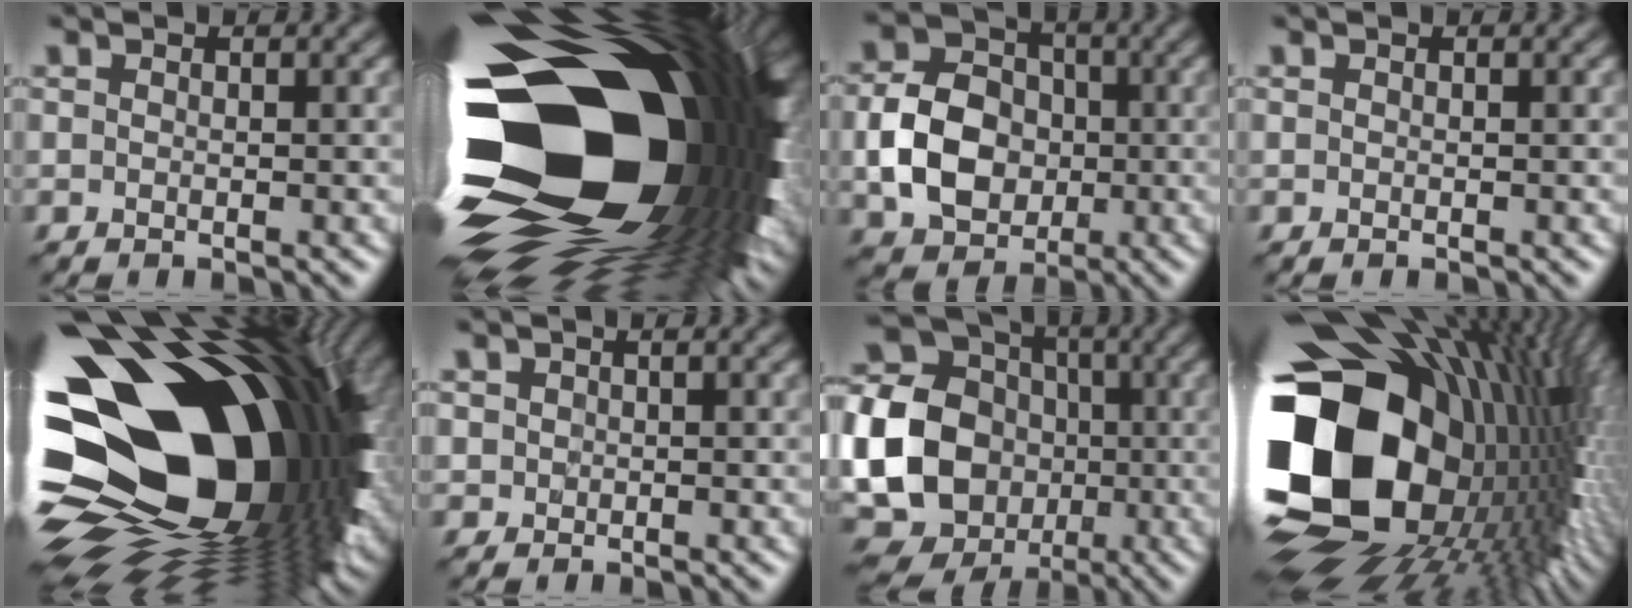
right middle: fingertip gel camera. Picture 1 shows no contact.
{"total": 21.8, "force": [-2.6, 11.9, 18.1], "torque": [-0.323, -0.053, -0.053]}
{"total": 6.7, "force": [-1.5, 5.2, 4.0], "torque": [-0.075, 0.005, -0.031]}
{"total": 0.0}
{"total": 20.8, "force": [0.5, 12.4, 16.8], "torque": [-0.293, -0.059, 0.023]}
{"total": 1.6, "force": [0.6, 1.4, 0.6], "torque": [-0.016, 0.008, 0.017]}
{"total": 24.3, "force": [-3.5, 22.5, 8.6], "torque": [-0.216, 0.001, -0.106]}
{"total": 20.5, "force": [-0.8, 13.6, 15.4], "torque": [-0.329, -0.044, 0.007]}